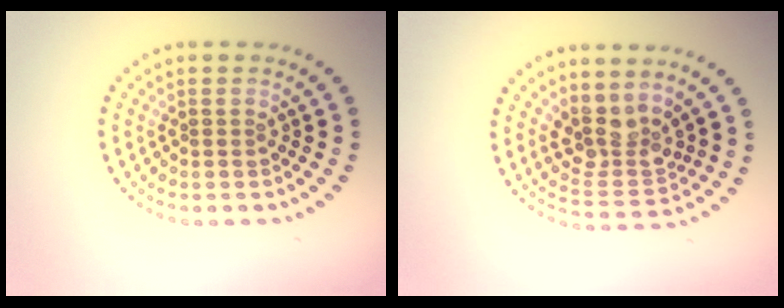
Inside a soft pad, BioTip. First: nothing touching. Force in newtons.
{"total": 3.7, "press": 3.1, "slide": 1.9}